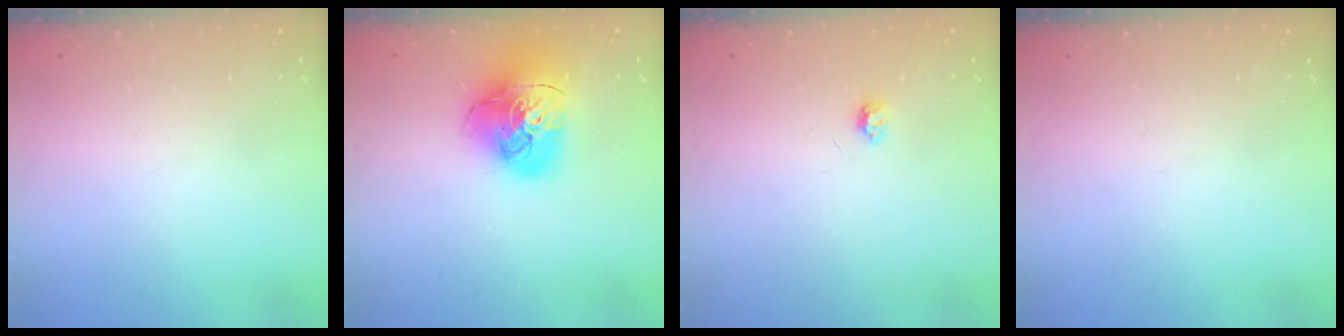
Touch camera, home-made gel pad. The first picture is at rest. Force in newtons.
{"total": 18.6, "press": 18.5, "slide": 2.0}
{"total": 3.1, "press": 3.1, "slide": 0.5}
{"total": 0.0}